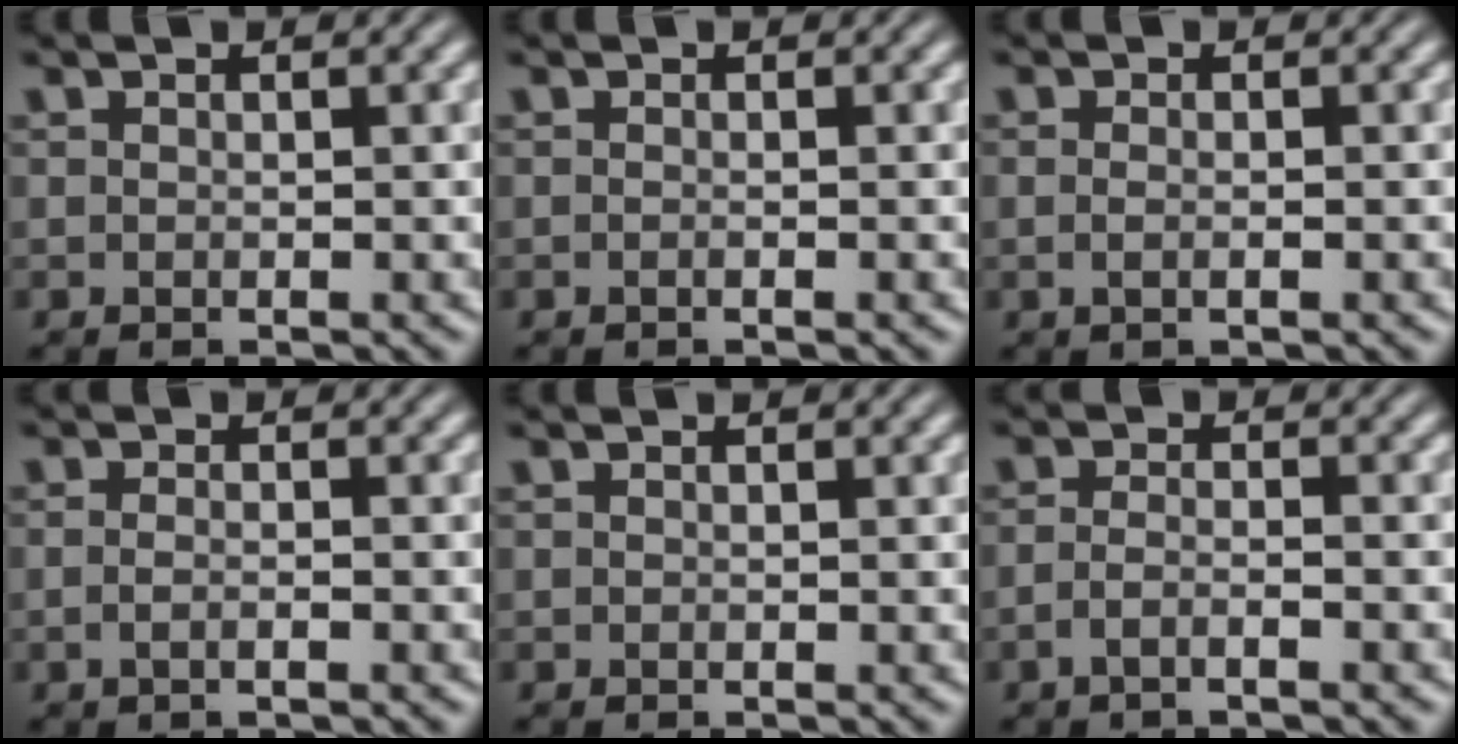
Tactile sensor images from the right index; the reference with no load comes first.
{"total": 0.6, "force": [-0.5, -0.2, 0.3], "torque": [-0.006, 0.000, -0.009]}
{"total": 1.0, "force": [-0.4, -0.5, 0.8], "torque": [-0.018, -0.006, -0.002]}
{"total": 1.2, "force": [-0.8, -0.4, 0.9], "torque": [-0.021, -0.005, -0.009]}
{"total": 0.0}
{"total": 2.0, "force": [-1.5, -0.5, 1.2], "torque": [-0.028, -0.009, -0.023]}